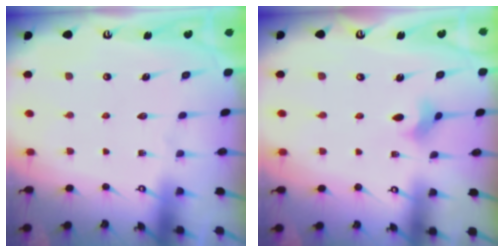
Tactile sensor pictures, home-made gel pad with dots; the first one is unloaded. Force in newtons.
{"total": 2.9, "press": 2.8, "slide": 0.6}